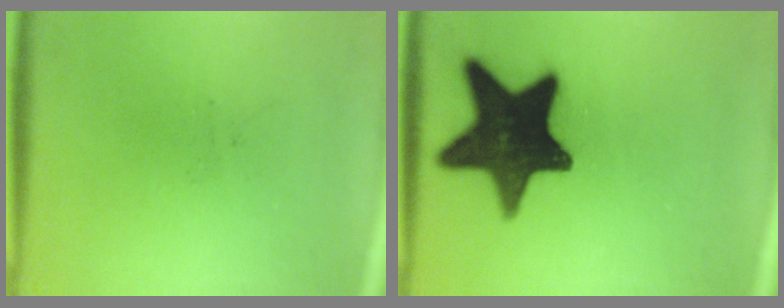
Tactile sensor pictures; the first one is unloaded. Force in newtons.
{"total": 17.8}